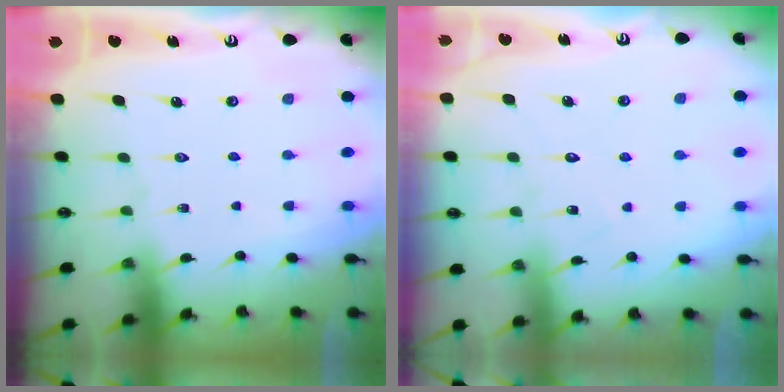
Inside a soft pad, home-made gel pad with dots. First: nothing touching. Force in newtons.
{"total": 6.1, "press": 6.1, "slide": 0.1}